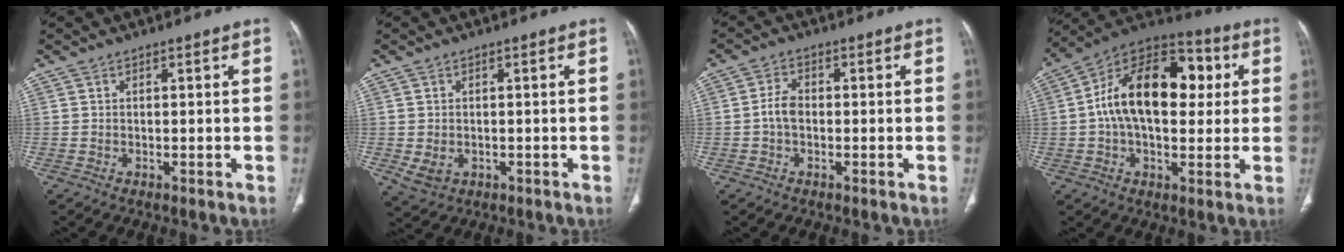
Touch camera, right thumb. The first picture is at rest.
{"total": 3.6, "force": [-0.6, 2.9, 2.0], "torque": [-0.038, -0.001, 0.003]}
{"total": 3.5, "force": [-0.6, 2.3, 2.6], "torque": [-0.047, 0.010, -0.016]}
{"total": 21.3, "force": [2.9, 12.7, 16.9], "torque": [-0.252, 0.030, 0.037]}